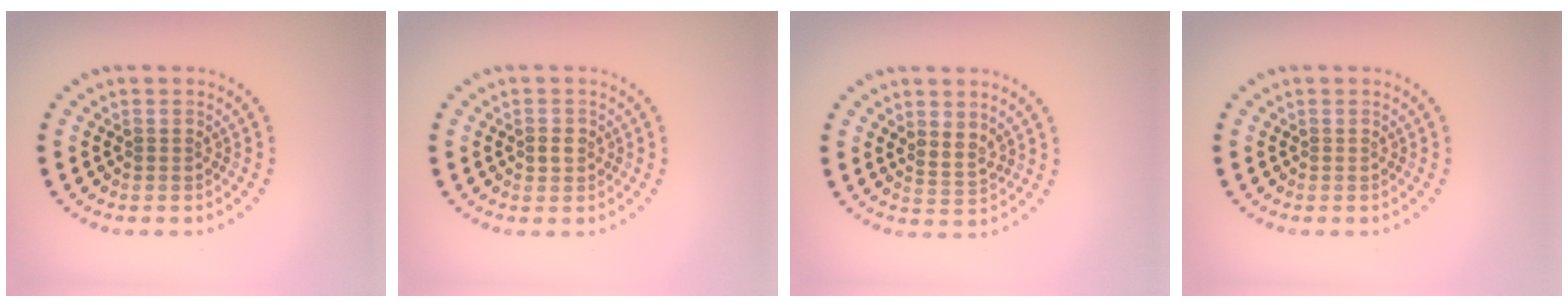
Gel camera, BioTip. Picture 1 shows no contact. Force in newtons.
{"total": 1.1, "press": 1.0, "slide": 0.2}
{"total": 1.9, "press": 1.4, "slide": 1.2}
{"total": 0.0}